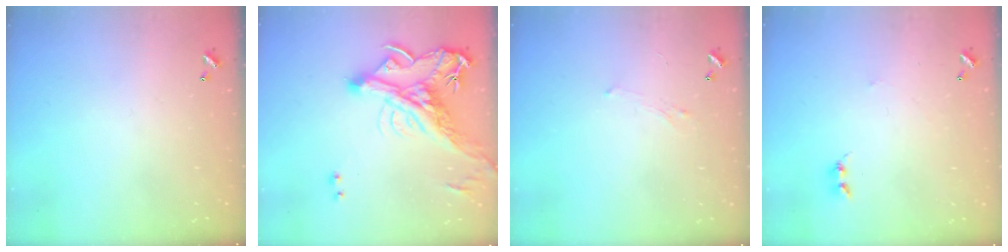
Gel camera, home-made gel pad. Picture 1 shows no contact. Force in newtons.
{"total": 7.6, "press": 7.4, "slide": 1.6}
{"total": 0.9, "press": 0.7, "slide": 0.6}
{"total": 2.9, "press": 2.8, "slide": 0.4}